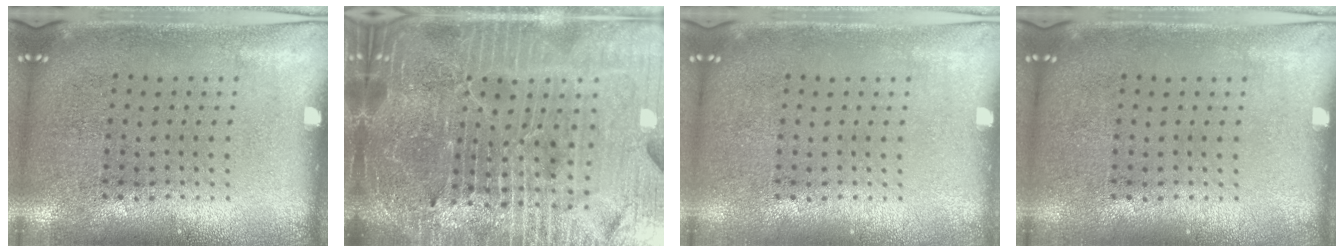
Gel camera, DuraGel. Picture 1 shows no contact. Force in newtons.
{"total": 6.7, "press": 5.9, "slide": 3.1}
{"total": 0.0}
{"total": 0.0}